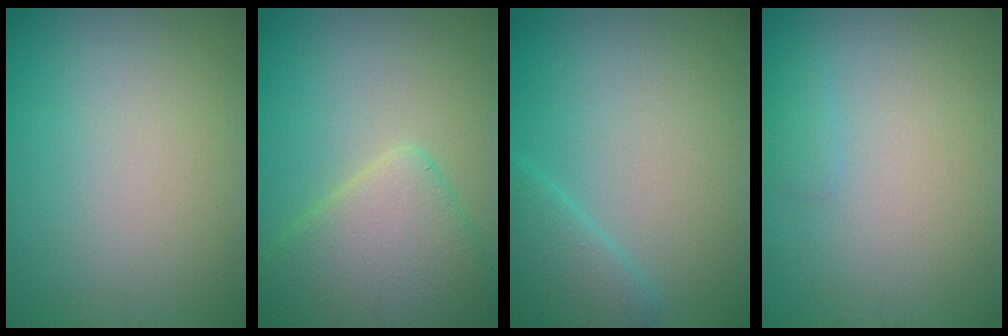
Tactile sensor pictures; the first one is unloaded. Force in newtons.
{"total": 6.5, "press": 6.5, "slide": 0.4}
{"total": 3.0, "press": 3.0, "slide": 0.2}
{"total": 0.8, "press": 0.8, "slide": 0.1}